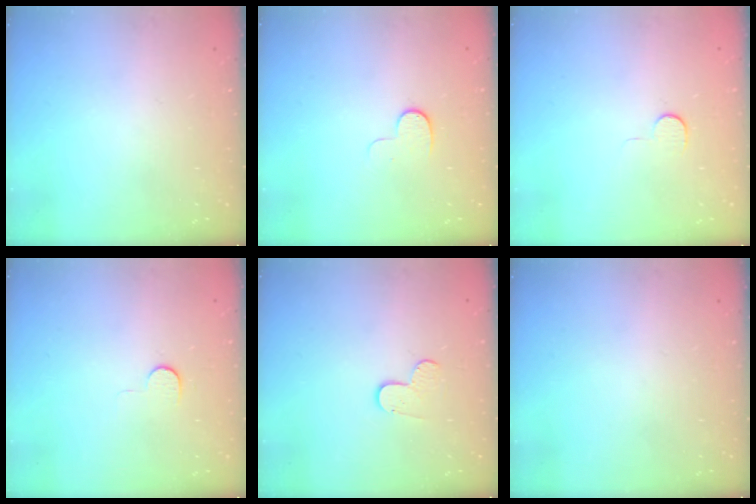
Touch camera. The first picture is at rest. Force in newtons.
{"total": 4.9, "press": 4.8, "slide": 1.2}
{"total": 5.6, "press": 5.6, "slide": 0.4}
{"total": 5.0, "press": 4.9, "slide": 0.4}
{"total": 3.4, "press": 3.4, "slide": 0.3}
{"total": 0.0}